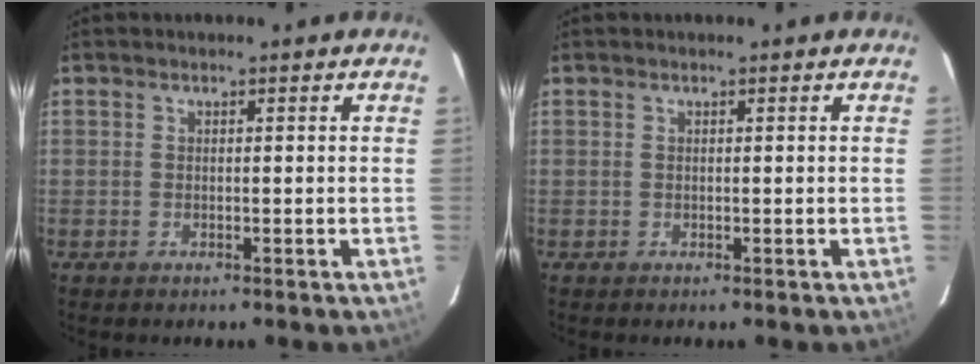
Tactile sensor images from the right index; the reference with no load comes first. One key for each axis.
{"total": 0.0}